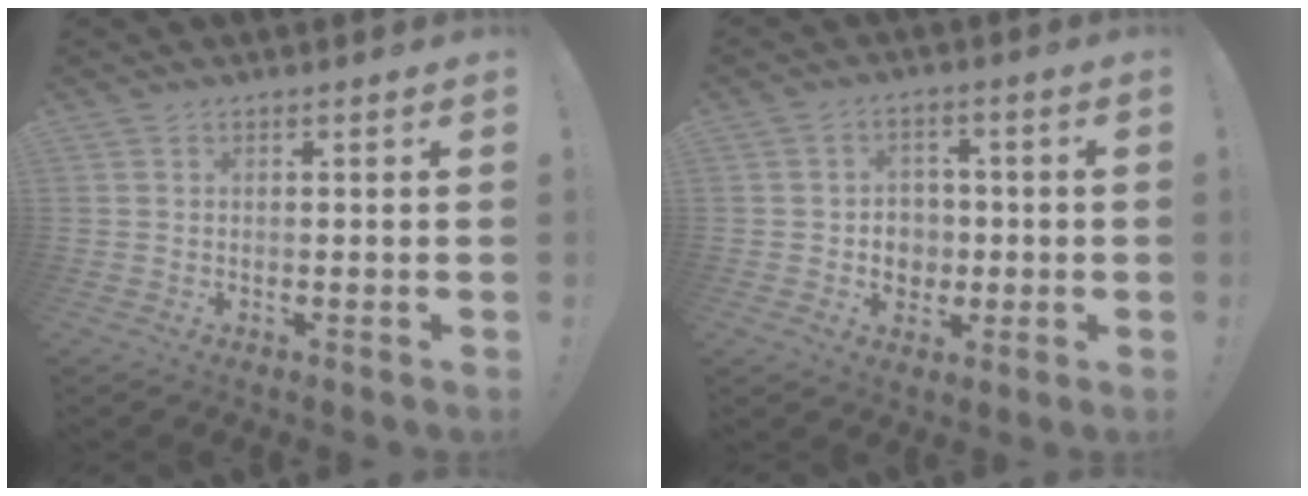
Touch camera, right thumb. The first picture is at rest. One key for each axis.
{"total": 6.4, "fx": -0.4, "fy": 6.1, "fz": 1.8, "tx": -0.020, "ty": -0.005, "tz": -0.002}